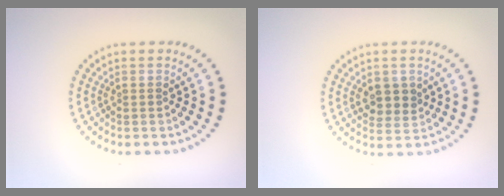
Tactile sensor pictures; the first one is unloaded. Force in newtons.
{"total": 2.6, "press": 2.4, "slide": 0.9}